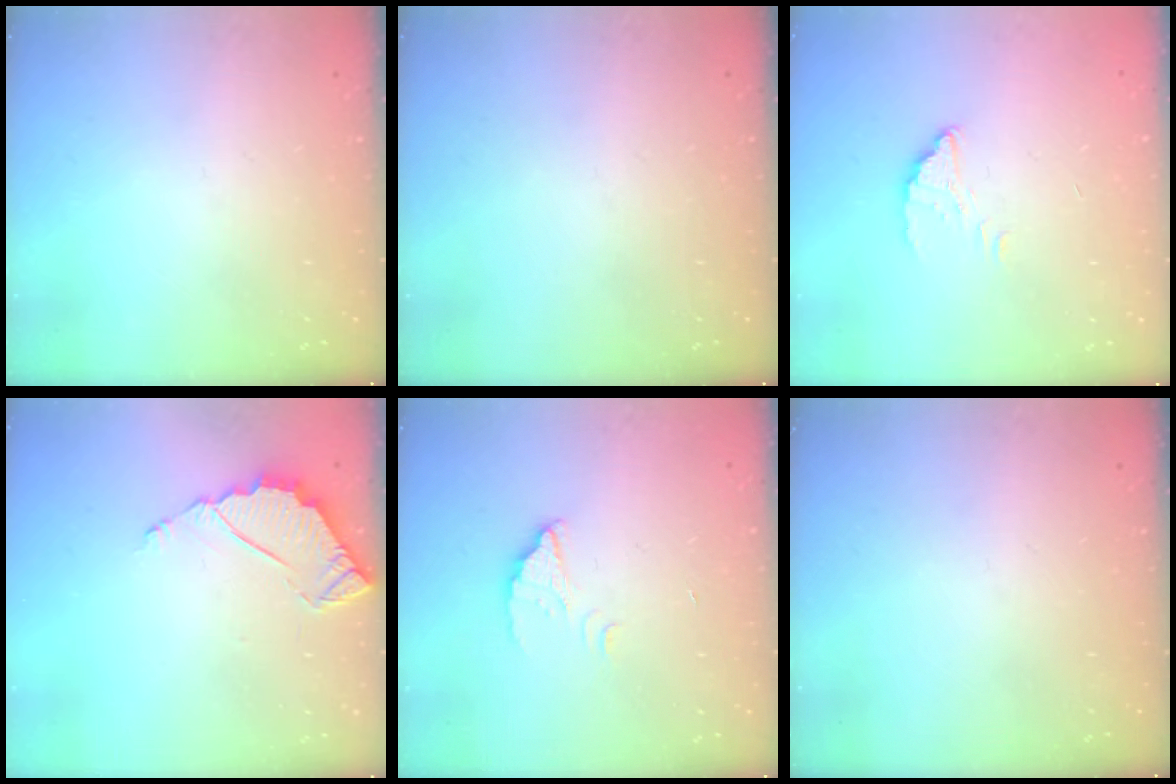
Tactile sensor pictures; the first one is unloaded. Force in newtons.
{"total": 0.0}
{"total": 2.0, "press": 2.0, "slide": 0.1}
{"total": 4.5, "press": 4.5, "slide": 0.4}
{"total": 2.4, "press": 2.4, "slide": 0.1}
{"total": 0.0}